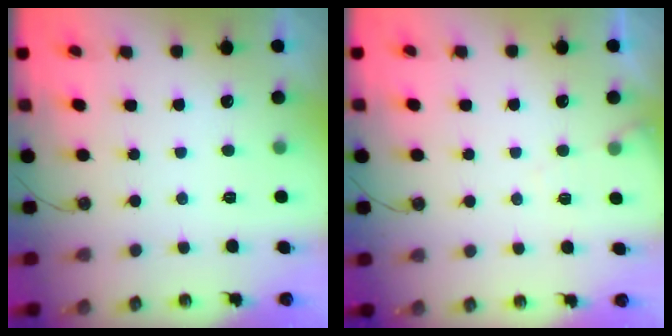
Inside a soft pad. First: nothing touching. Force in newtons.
{"total": 4.1, "press": 4.1, "slide": 0.6}